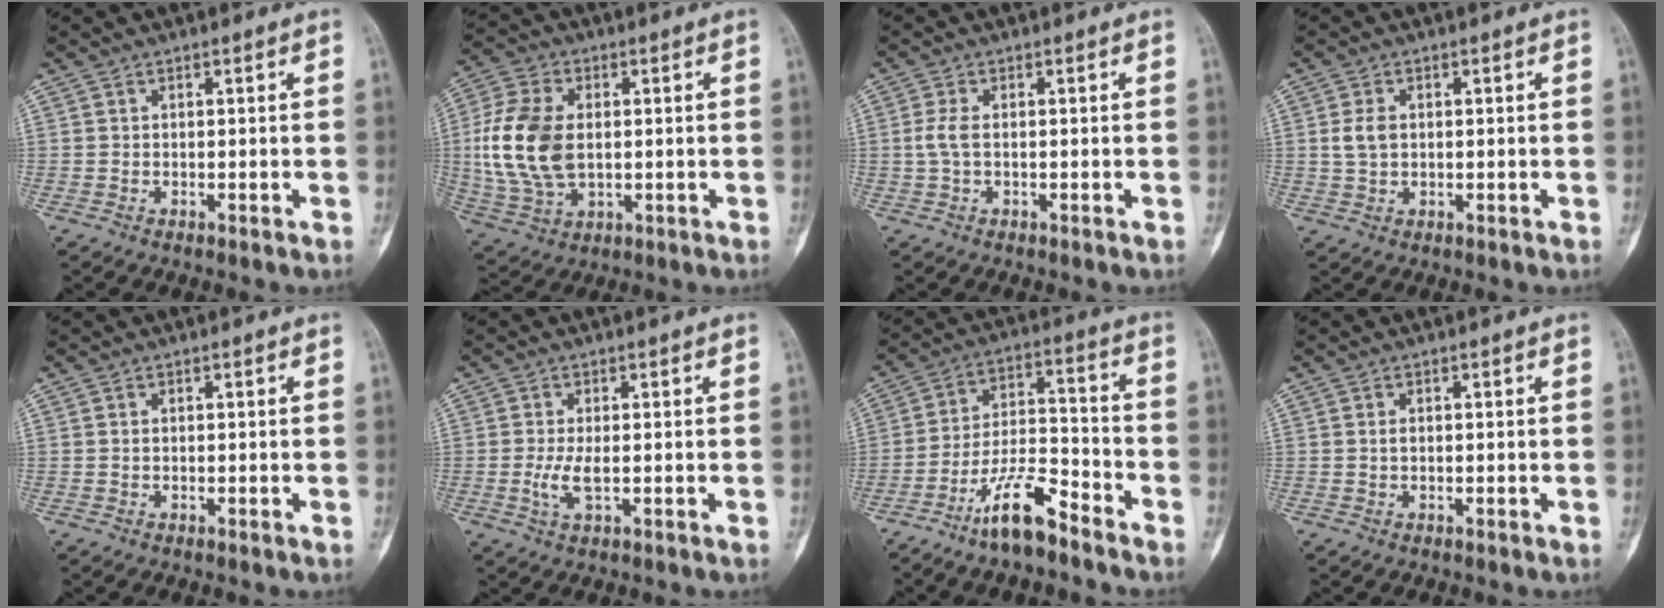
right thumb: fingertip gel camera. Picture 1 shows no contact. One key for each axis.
{"total": 15.0, "fx": 0.5, "fy": 9.5, "fz": 11.6, "tx": -0.241, "ty": 0.003, "tz": 0.013}
{"total": 2.7, "fx": 0.0, "fy": 1.2, "fz": 2.4, "tx": -0.065, "ty": -0.001, "tz": -0.002}
{"total": 3.4, "fx": 0.4, "fy": 2.3, "fz": 2.5, "tx": -0.049, "ty": 0.003, "tz": 0.011}
{"total": 0.0}
{"total": 3.7, "fx": -0.5, "fy": 1.2, "fz": 3.4, "tx": -0.082, "ty": -0.008, "tz": -0.009}
{"total": 11.1, "fx": -8.1, "fy": 2.8, "fz": 7.1, "tx": -0.131, "ty": 0.064, "tz": -0.153}
{"total": 0.7, "fx": 0.0, "fy": 0.4, "fz": 0.6, "tx": -0.006, "ty": 0.002, "tz": -0.002}